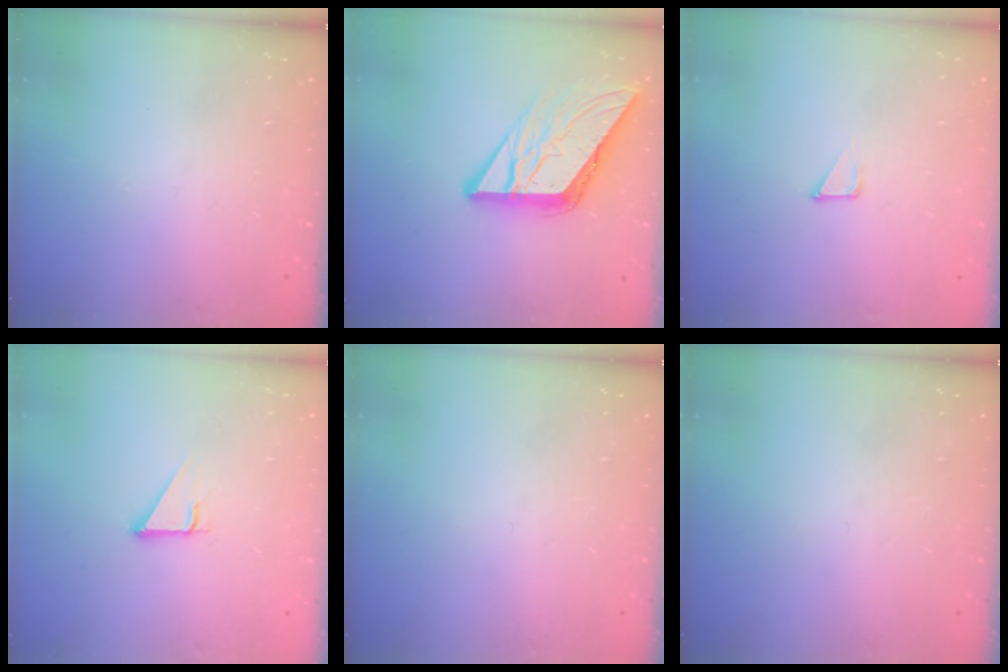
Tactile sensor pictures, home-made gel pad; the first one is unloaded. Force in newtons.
{"total": 11.5, "press": 11.4, "slide": 1.1}
{"total": 2.9, "press": 2.9, "slide": 0.3}
{"total": 2.7, "press": 2.7, "slide": 0.0}
{"total": 0.0}
{"total": 0.0}